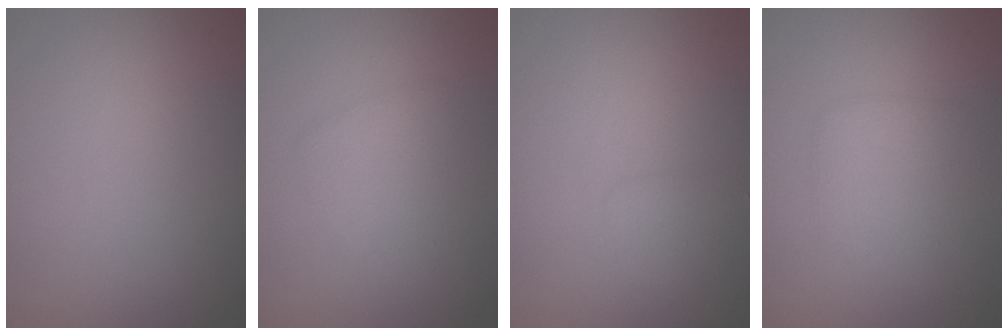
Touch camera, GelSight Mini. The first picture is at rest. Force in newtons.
{"total": 2.4, "press": 2.4, "slide": 0.3}
{"total": 1.1, "press": 1.1, "slide": 0.1}
{"total": 2.8, "press": 2.8, "slide": 0.1}